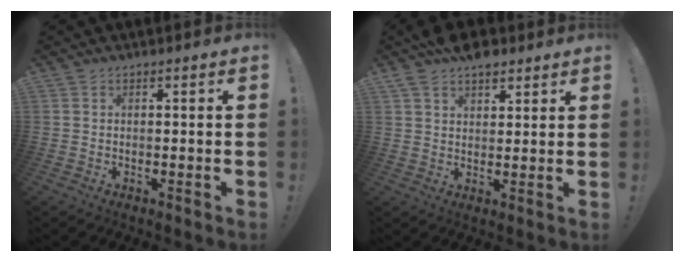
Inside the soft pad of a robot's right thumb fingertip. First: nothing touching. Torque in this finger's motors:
{"motor_torque": [0.26, 0.27, 0.44, 0.41, 0.00]}